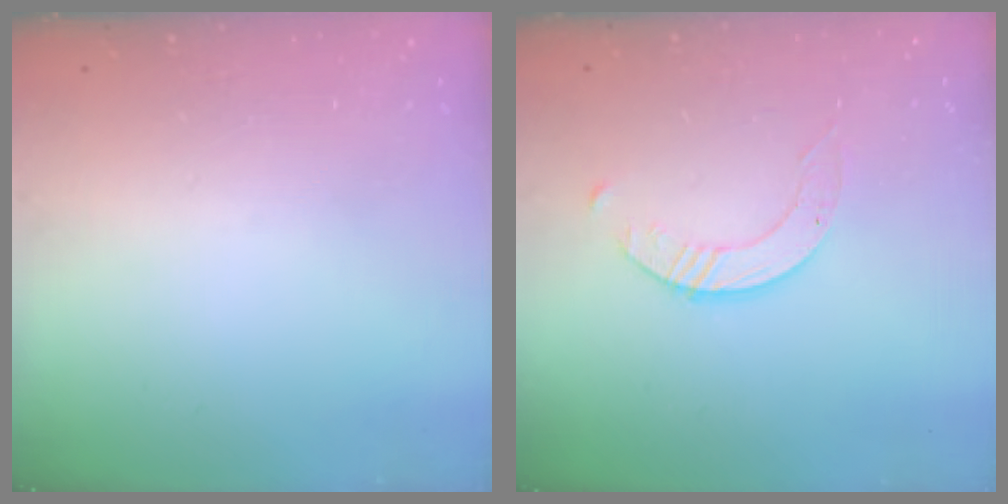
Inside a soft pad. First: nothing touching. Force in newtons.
{"total": 2.6, "press": 2.6, "slide": 0.3}